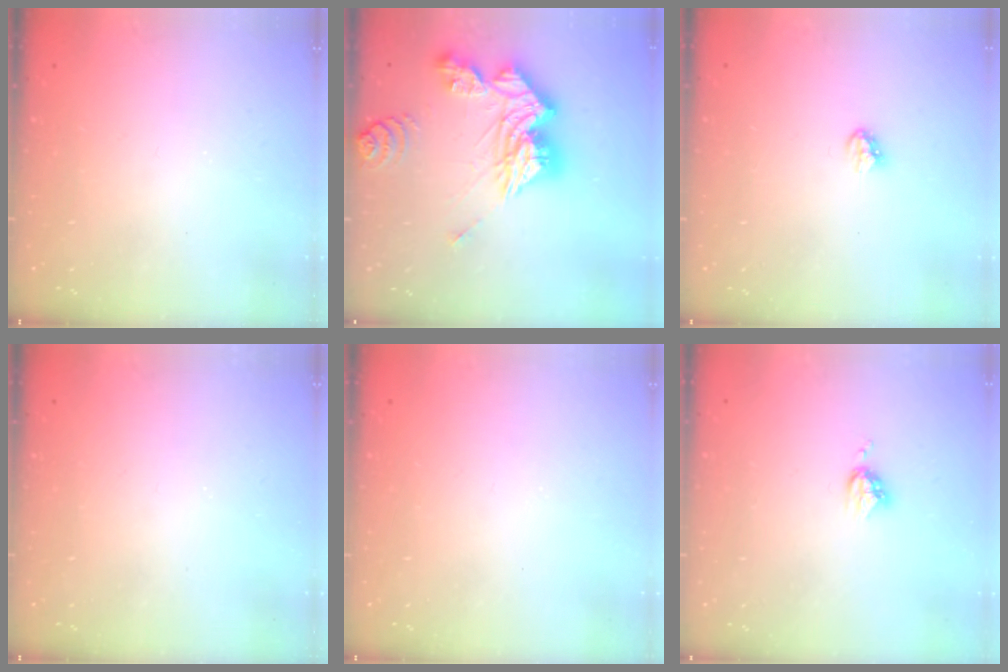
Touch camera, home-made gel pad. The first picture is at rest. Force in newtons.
{"total": 19.8, "press": 19.6, "slide": 2.4}
{"total": 3.5, "press": 3.5, "slide": 0.5}
{"total": 0.0}
{"total": 0.0}
{"total": 3.7, "press": 3.7, "slide": 0.5}